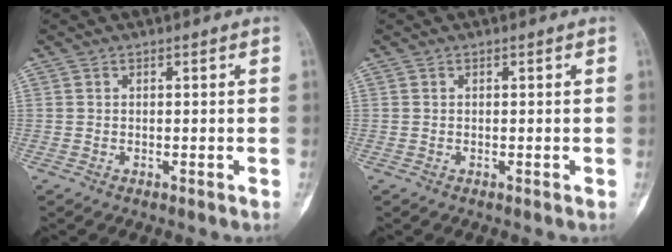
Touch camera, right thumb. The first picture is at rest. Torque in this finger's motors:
{"motor_torque": [0.48, 0.34, -0.03, -0.45, -0.01]}